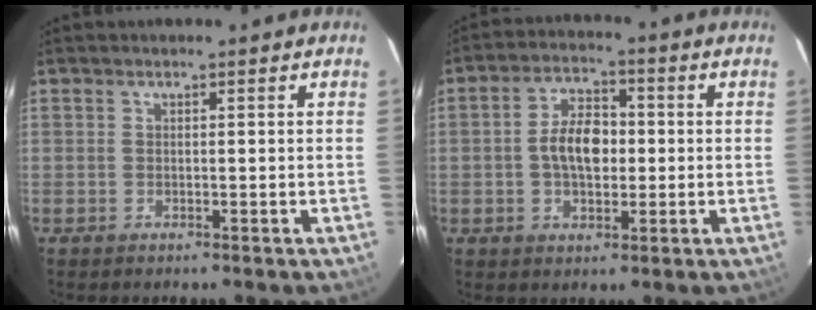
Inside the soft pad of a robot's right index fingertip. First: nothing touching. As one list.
[{"total": 7.9, "force": [-0.4, 4.6, 6.4], "torque": [-0.120, 0.016, -0.006]}]